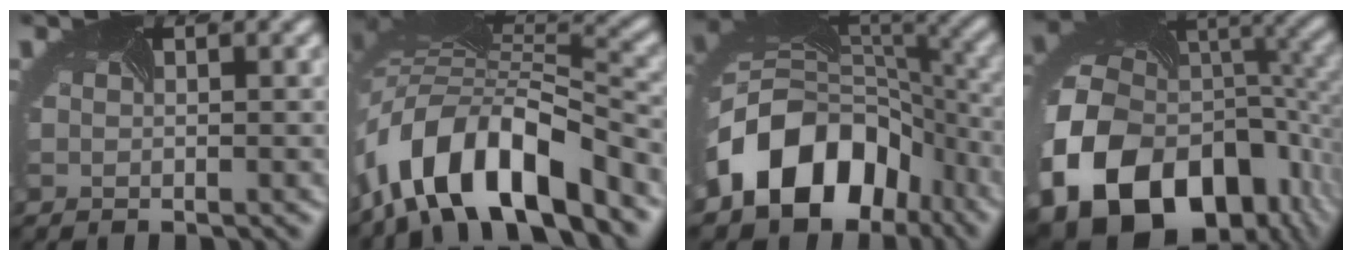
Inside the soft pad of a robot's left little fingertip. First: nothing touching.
{"total": 11.5, "force": [-6.2, 4.7, 8.4], "torque": [-0.155, 0.014, -0.120]}
{"total": 11.1, "force": [-4.8, 8.4, 5.5], "torque": [-0.101, 0.011, -0.093]}
{"total": 19.4, "force": [-6.9, 13.9, 11.6], "torque": [-0.259, -0.038, -0.094]}